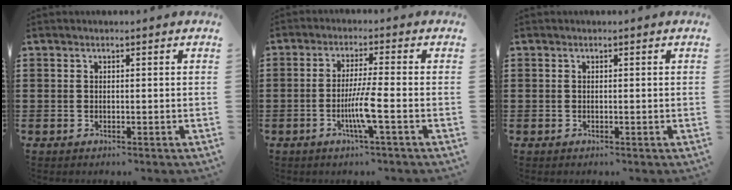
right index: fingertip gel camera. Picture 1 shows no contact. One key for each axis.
{"total": 5.6, "fx": -1.9, "fy": -0.3, "fz": 5.3, "tx": -0.104, "ty": -0.016, "tz": -0.040}
{"total": 0.0}